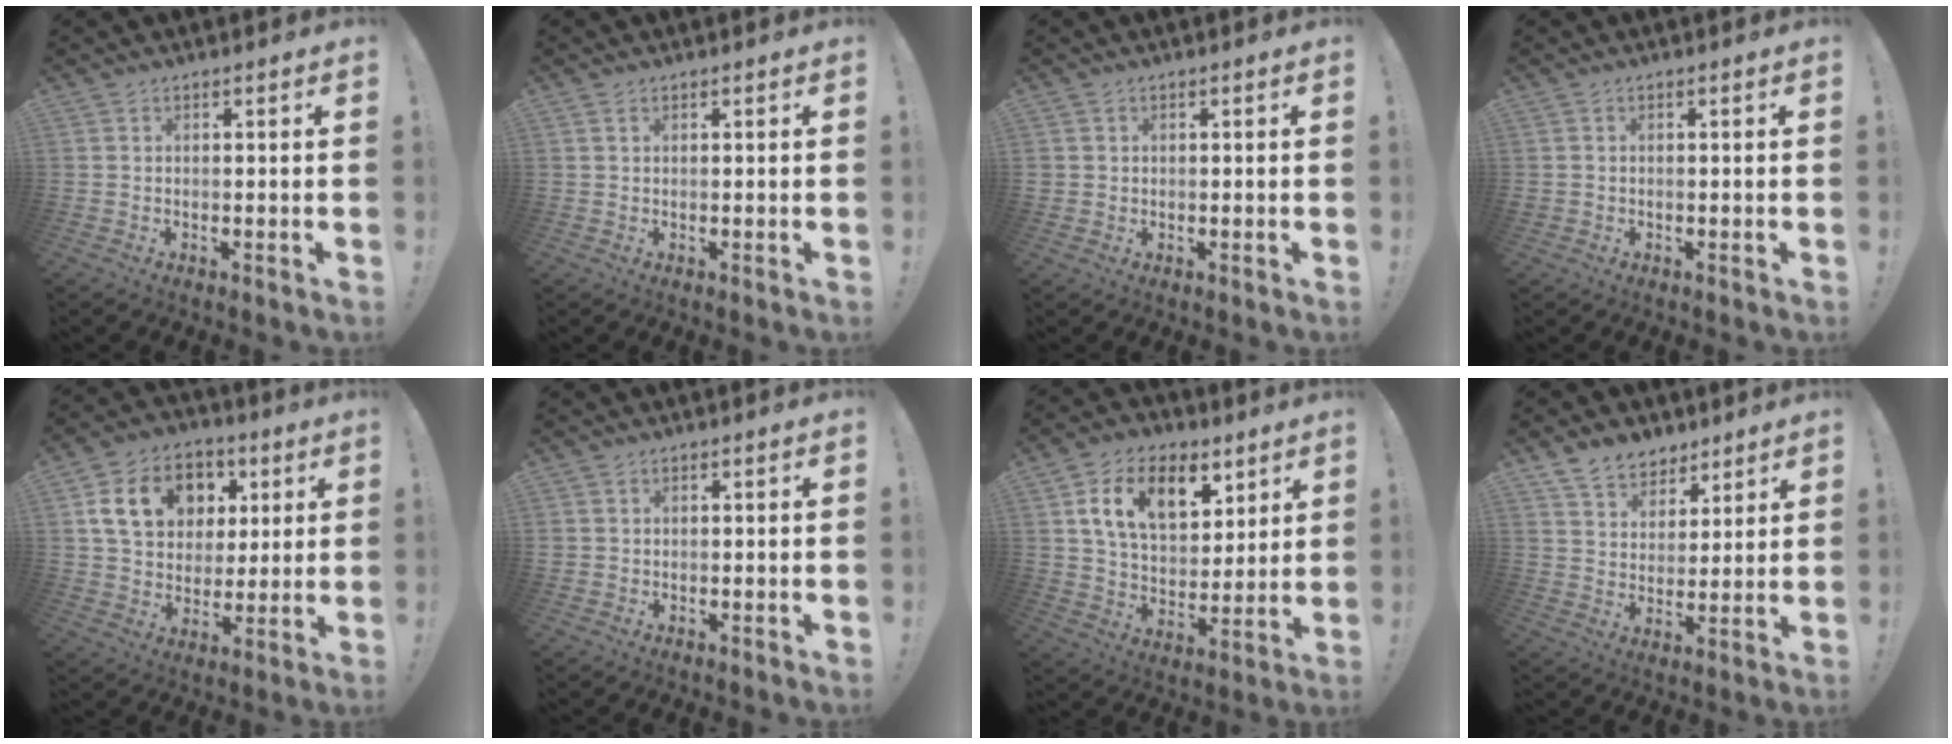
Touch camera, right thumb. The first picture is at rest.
{"total": 0.9, "force": [0.5, 0.5, 0.5], "torque": [-0.017, 0.004, 0.011]}
{"total": 1.4, "force": [0.5, 1.3, 0.2], "torque": [0.003, -0.003, 0.008]}
{"total": 0.9, "force": [-0.2, 0.9, 0.2], "torque": [-0.003, 0.001, -0.004]}
{"total": 16.4, "force": [5.8, 12.9, 8.4], "torque": [-0.123, -0.011, 0.118]}
{"total": 1.2, "force": [0.5, 1.1, 0.2], "torque": [0.004, -0.002, 0.008]}
{"total": 16.5, "force": [7.7, 10.6, 10.1], "torque": [-0.155, -0.030, 0.141]}
{"total": 9.5, "force": [7.1, 6.0, 2.1], "torque": [-0.043, -0.049, 0.141]}